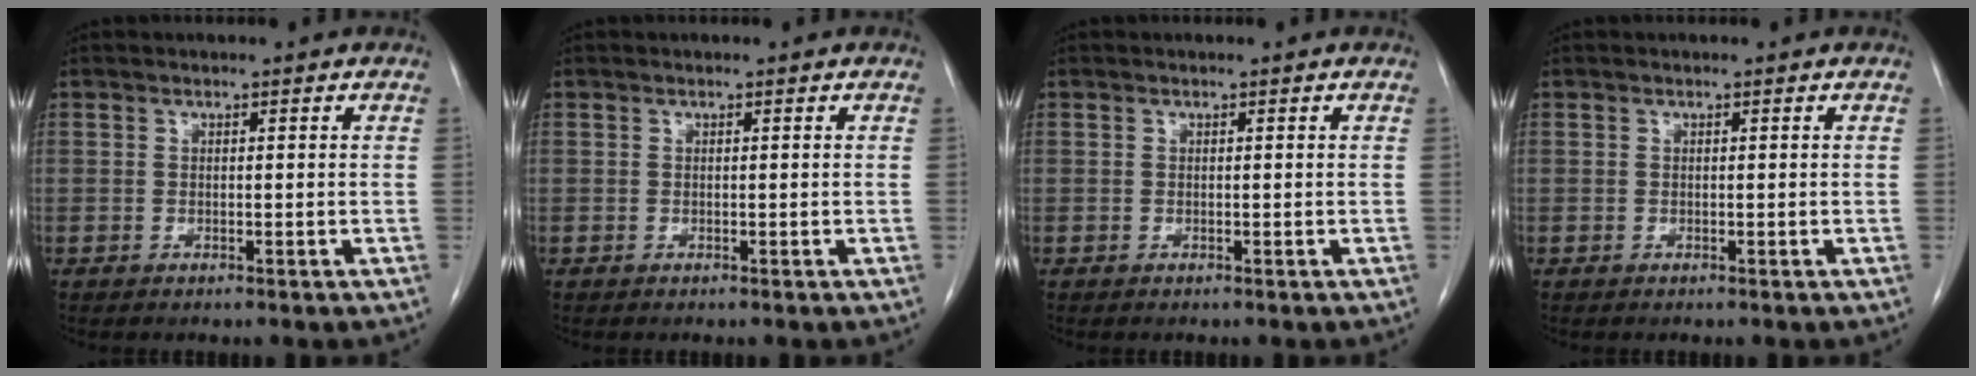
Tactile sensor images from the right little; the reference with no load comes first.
{"total": 0.0}
{"total": 0.0}
{"total": 0.0}